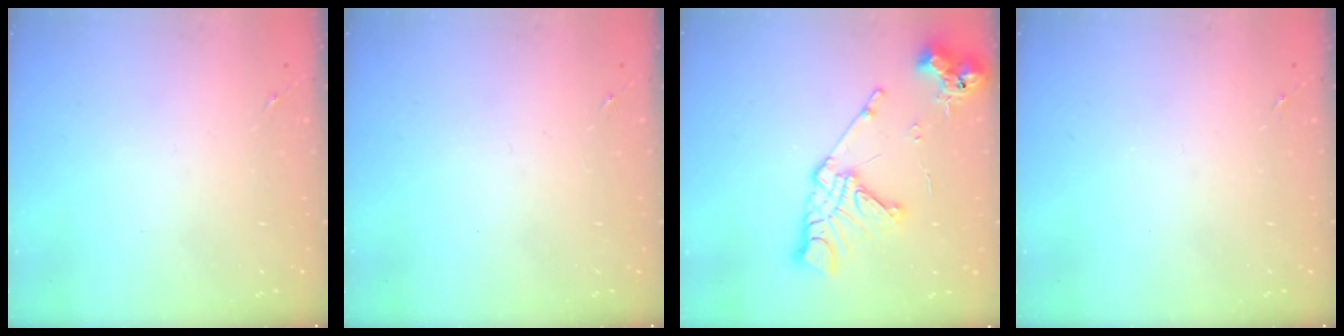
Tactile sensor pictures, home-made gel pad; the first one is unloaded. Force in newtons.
{"total": 0.0}
{"total": 15.5, "press": 15.4, "slide": 1.9}
{"total": 0.0}